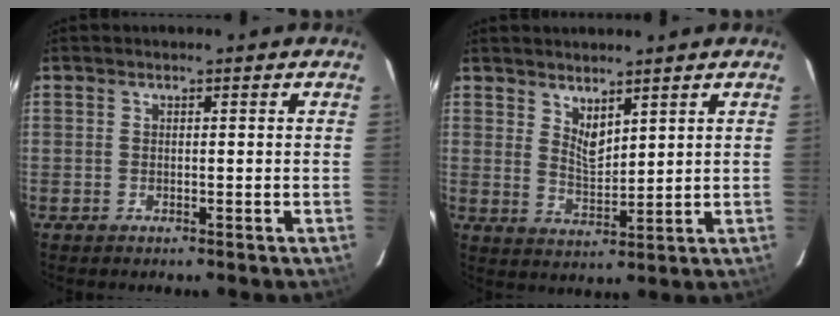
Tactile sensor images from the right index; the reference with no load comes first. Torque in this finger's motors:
{"motor_torque": [-0.01, 0.04, -0.01, 0.02]}